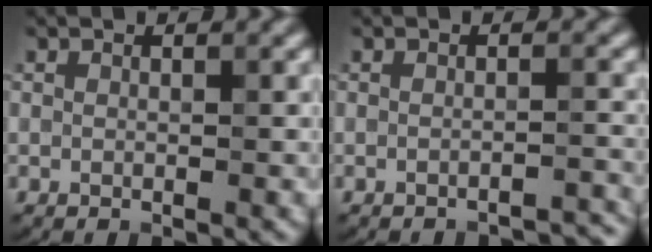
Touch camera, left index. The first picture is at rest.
{"total": 2.7, "force": [-2.5, 0.3, 0.8], "torque": [0.006, 0.006, -0.033]}